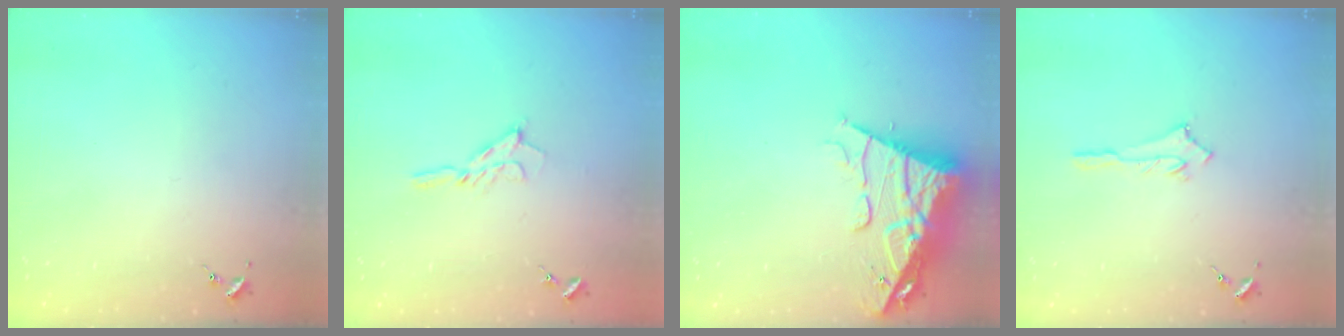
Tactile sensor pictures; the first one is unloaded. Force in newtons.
{"total": 6.5, "press": 6.5, "slide": 0.7}
{"total": 15.2, "press": 15.1, "slide": 1.8}
{"total": 2.5, "press": 2.5, "slide": 0.2}